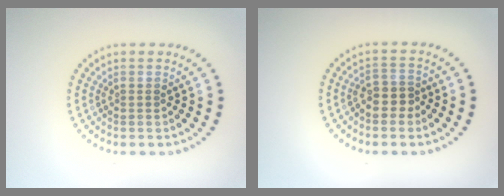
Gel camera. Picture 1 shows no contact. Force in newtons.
{"total": 2.5, "press": 2.2, "slide": 1.1}